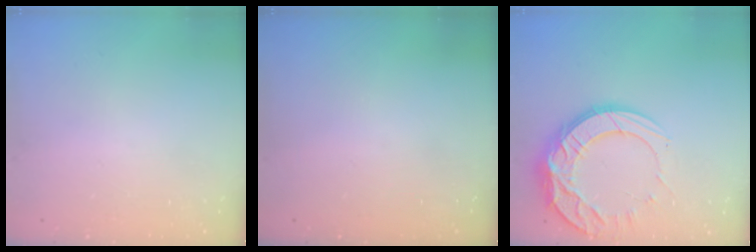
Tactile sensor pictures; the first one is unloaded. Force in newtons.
{"total": 0.0}
{"total": 17.2, "press": 17.2, "slide": 1.0}